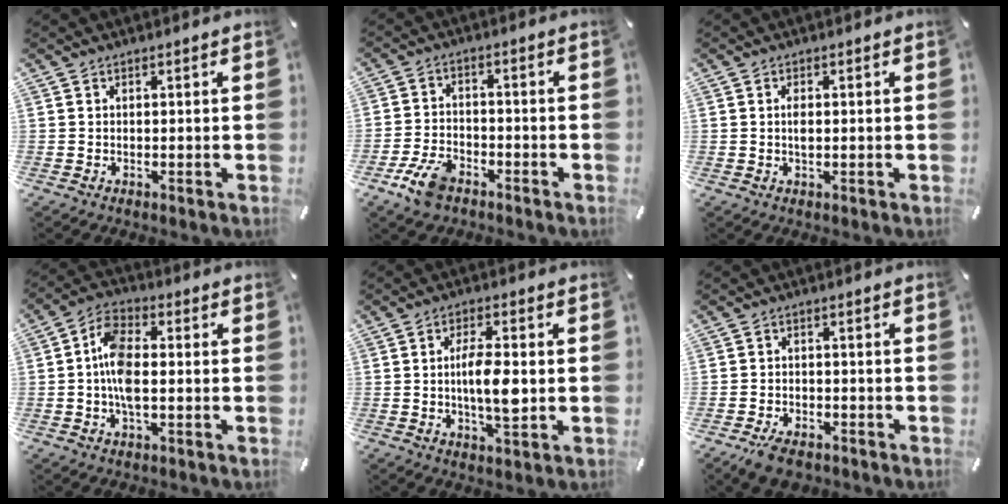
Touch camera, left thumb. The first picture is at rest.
{"total": 8.0, "force": [-4.8, 4.3, 4.7], "torque": [-0.106, 0.017, -0.091]}
{"total": 1.9, "force": [0.1, 0.8, 1.7], "torque": [-0.034, 0.001, 0.000]}
{"total": 9.0, "force": [-1.2, 4.6, 7.6], "torque": [-0.161, 0.002, -0.021]}
{"total": 8.4, "force": [-0.5, 2.9, 7.9], "torque": [-0.149, -0.003, -0.014]}
{"total": 5.0, "force": [-3.6, 2.5, 2.3], "torque": [-0.053, 0.017, -0.070]}